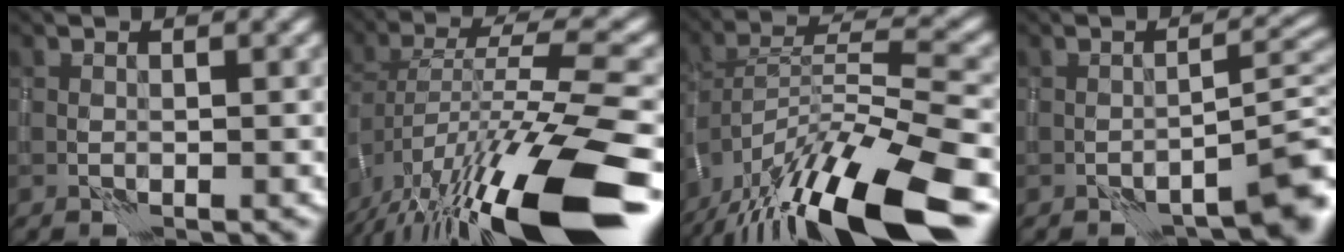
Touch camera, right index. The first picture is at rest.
{"total": 15.6, "force": [-8.6, 4.0, 12.4], "torque": [-0.219, 0.007, -0.143]}
{"total": 16.1, "force": [-11.5, 3.5, 10.7], "torque": [-0.201, 0.007, -0.197]}
{"total": 5.8, "force": [-4.0, 1.5, 3.9], "torque": [-0.037, 0.012, -0.057]}